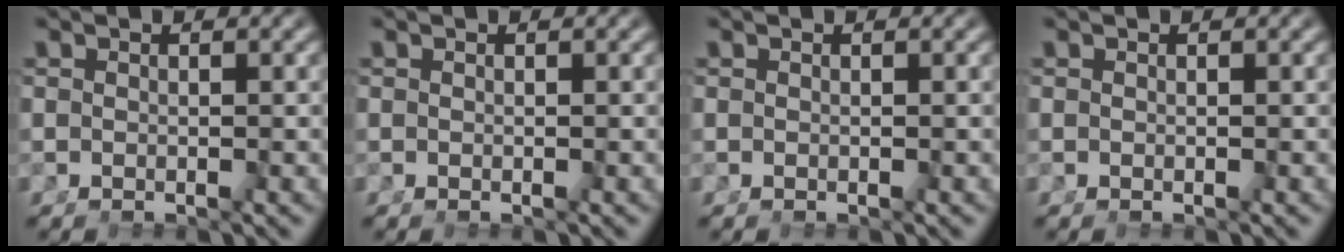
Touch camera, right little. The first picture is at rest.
{"total": 0.0}
{"total": 0.0}
{"total": 0.0}